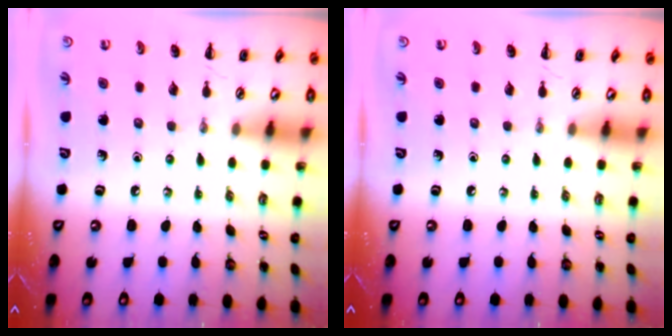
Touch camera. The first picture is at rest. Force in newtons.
{"total": 0.0}